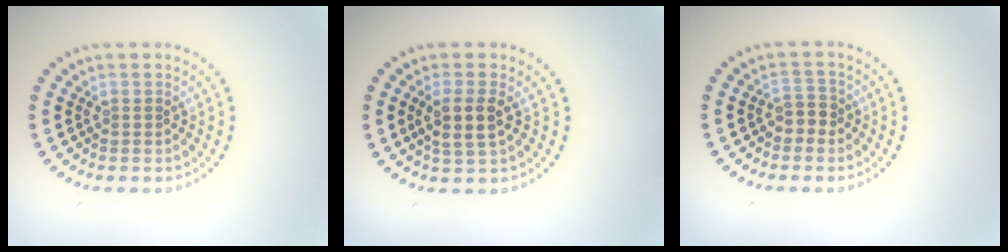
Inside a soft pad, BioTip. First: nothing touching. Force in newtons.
{"total": 2.9, "press": 2.6, "slide": 1.3}
{"total": 1.8, "press": 1.7, "slide": 0.8}